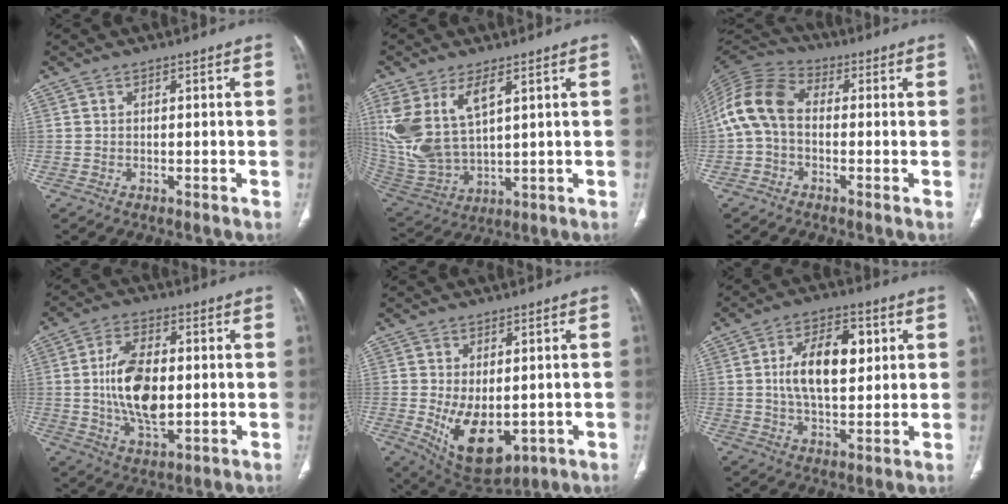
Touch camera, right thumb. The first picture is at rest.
{"total": 15.0, "force": [6.0, 7.4, 11.6], "torque": [-0.247, -0.022, 0.140]}
{"total": 10.8, "force": [-0.3, 7.4, 7.8], "torque": [-0.156, 0.028, -0.021]}
{"total": 13.3, "force": [0.0, 7.0, 11.2], "torque": [-0.201, -0.003, 0.005]}
{"total": 11.4, "force": [-1.8, 6.6, 9.1], "torque": [-0.132, -0.016, -0.001]}
{"total": 12.6, "force": [2.4, 6.6, 10.5], "torque": [-0.158, 0.000, 0.042]}